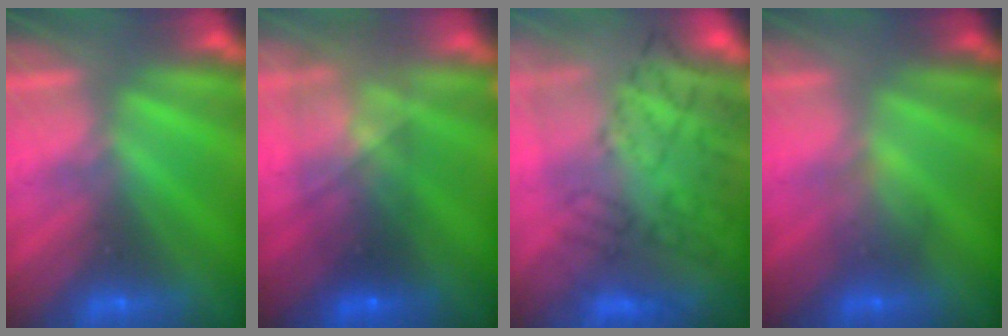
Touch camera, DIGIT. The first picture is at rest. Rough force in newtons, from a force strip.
{"total": 7.4}
{"total": 9.1}
{"total": 1.8}